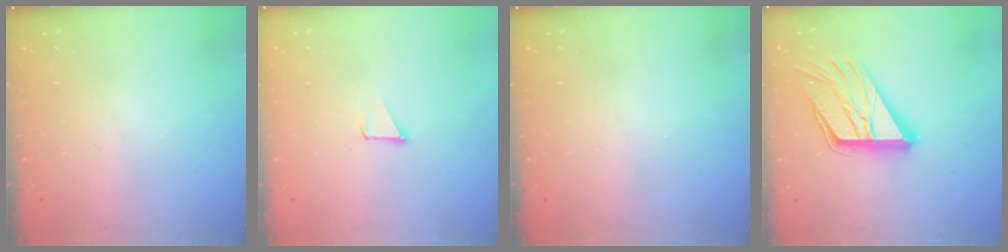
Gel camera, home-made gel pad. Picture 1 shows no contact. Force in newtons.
{"total": 1.6, "press": 1.6, "slide": 0.1}
{"total": 0.0}
{"total": 17.7, "press": 17.6, "slide": 1.9}